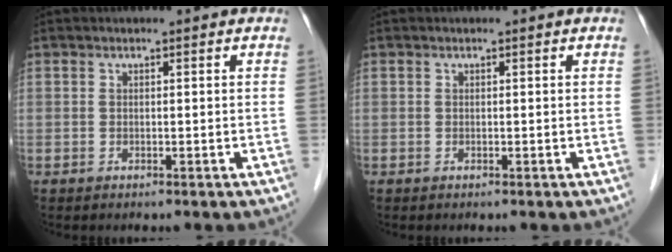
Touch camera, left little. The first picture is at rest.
{"total": 0.0}